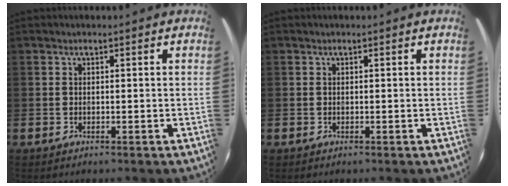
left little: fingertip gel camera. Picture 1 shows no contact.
{"total": 0.0}